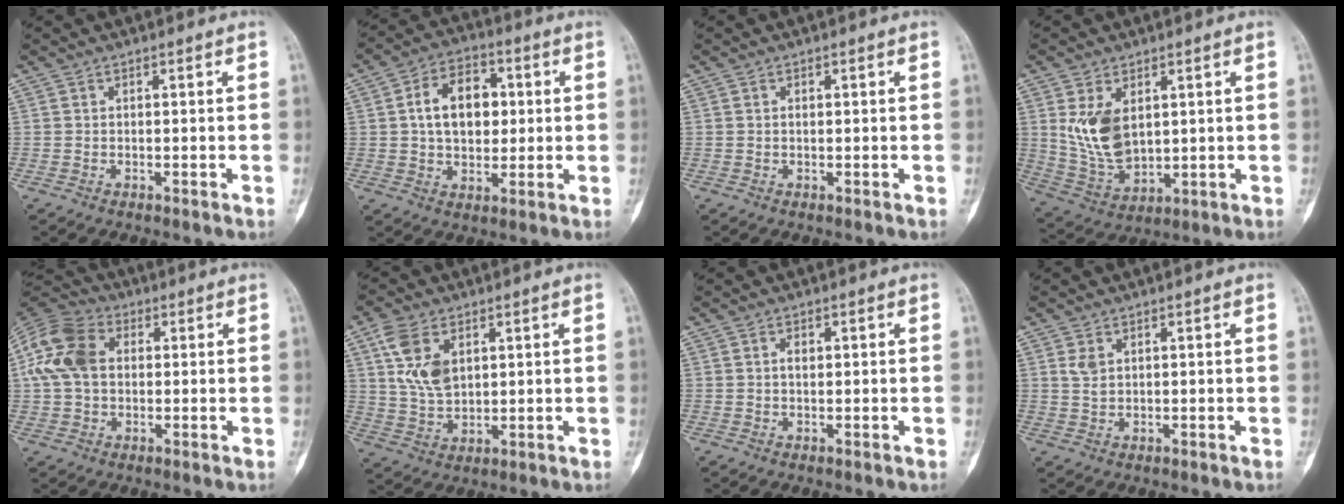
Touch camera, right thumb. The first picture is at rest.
{"total": 12.2, "force": [1.9, 8.2, 8.9], "torque": [-0.112, 0.009, 0.029]}
{"total": 0.6, "force": [0.2, 0.4, 0.5], "torque": [-0.006, 0.002, 0.003]}
{"total": 10.6, "force": [2.7, 6.5, 8.0], "torque": [-0.137, -0.018, 0.071]}
{"total": 12.2, "force": [1.8, 8.8, 8.3], "torque": [-0.163, 0.025, 0.026]}
{"total": 9.6, "force": [3.4, 5.8, 6.8], "torque": [-0.125, -0.008, 0.073]}
{"total": 1.6, "force": [0.4, 0.9, 1.2], "torque": [-0.017, 0.000, 0.006]}
{"total": 2.3, "force": [1.1, 1.4, 1.5], "torque": [-0.027, -0.004, 0.028]}